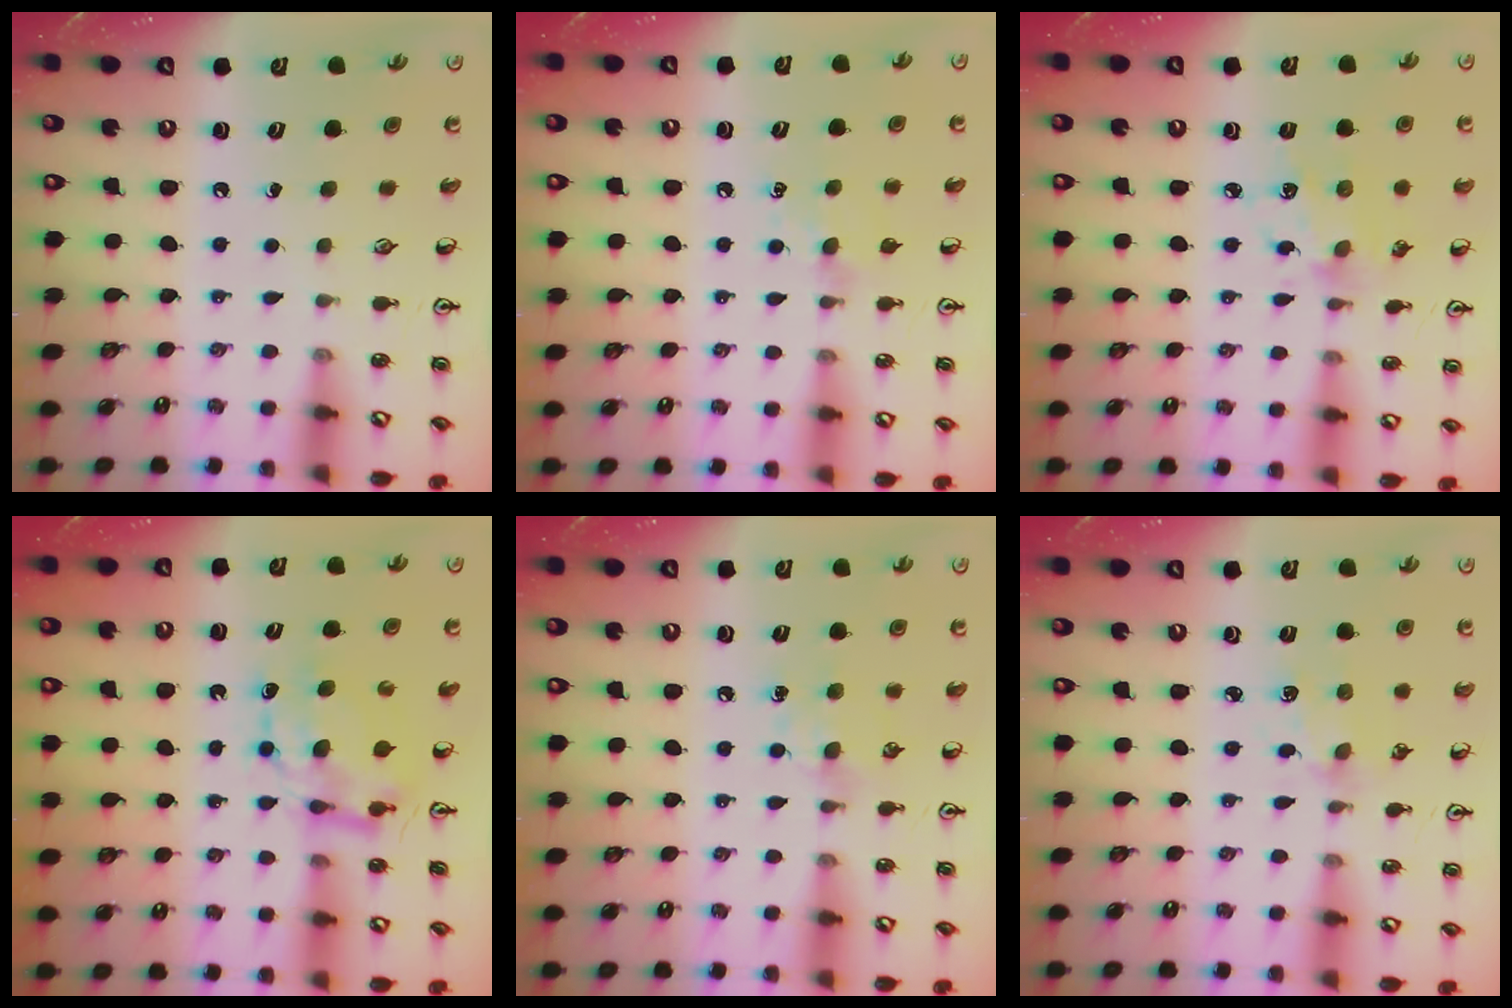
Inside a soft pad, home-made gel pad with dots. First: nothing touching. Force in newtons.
{"total": 5.6, "press": 5.5, "slide": 0.8}
{"total": 7.2, "press": 7.2, "slide": 0.4}
{"total": 6.9, "press": 6.9, "slide": 0.6}
{"total": 6.8, "press": 6.8, "slide": 0.8}
{"total": 1.9, "press": 1.9, "slide": 0.3}